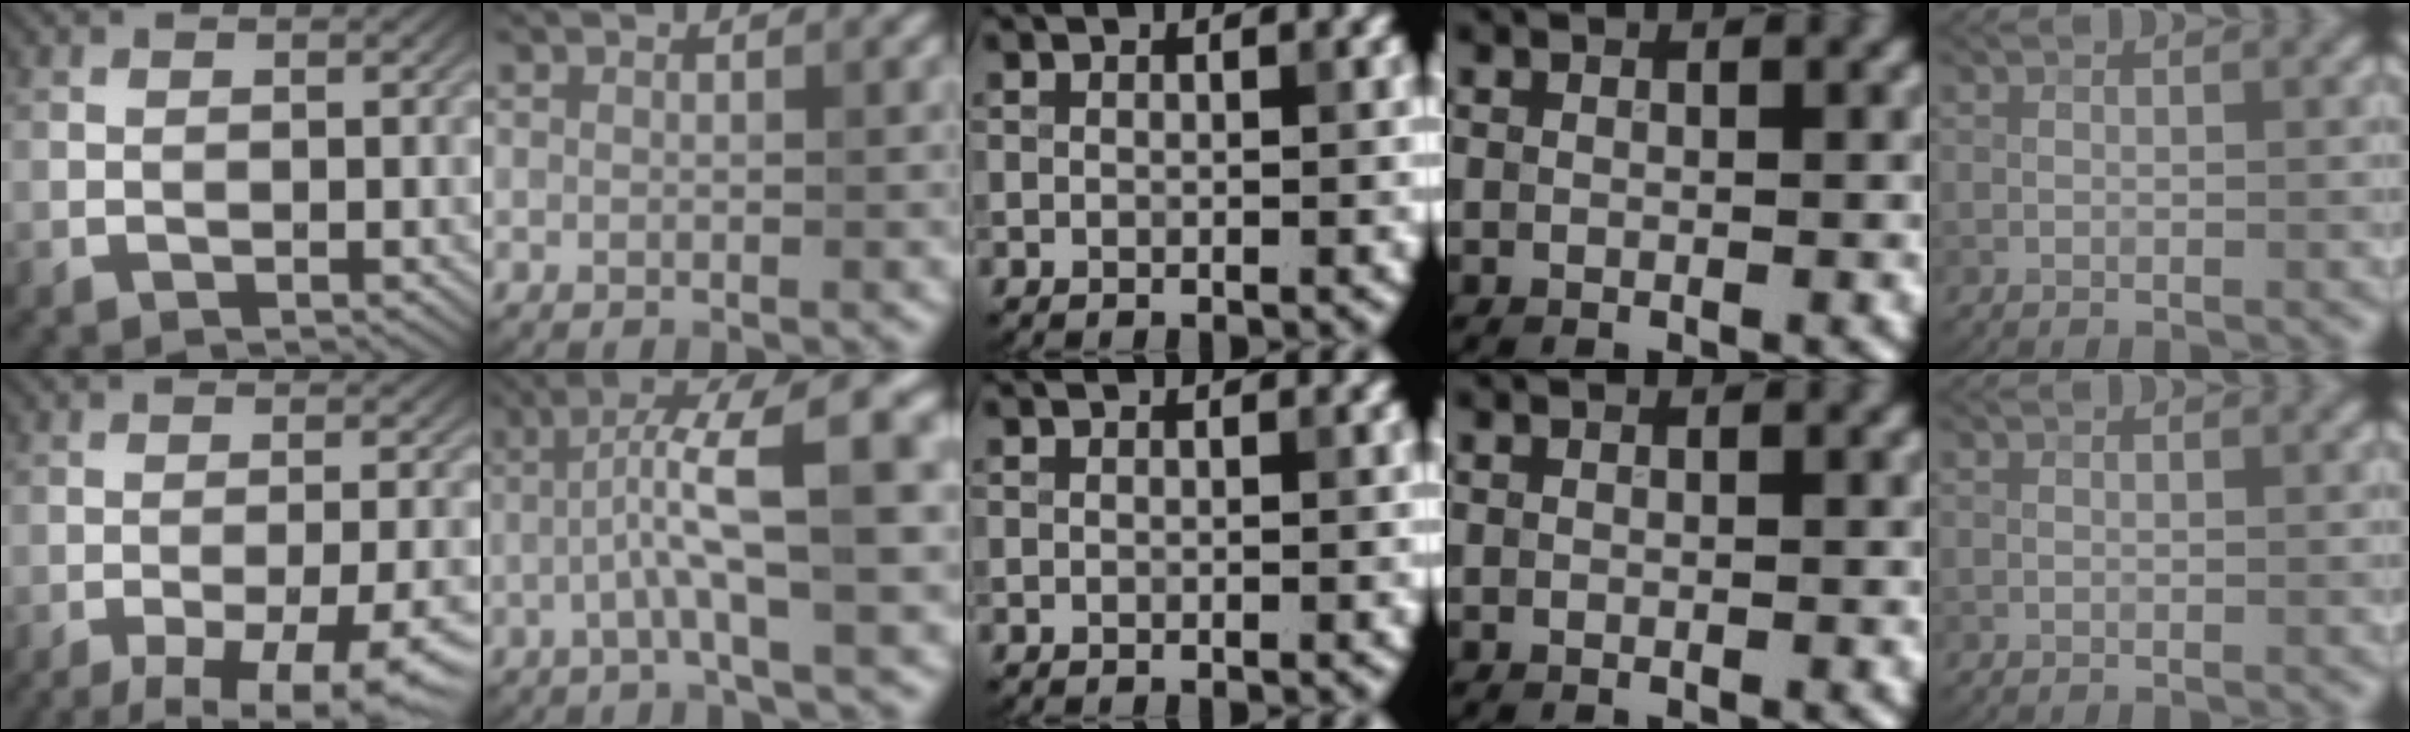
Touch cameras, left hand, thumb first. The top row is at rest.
{"thumb": {"total": 14.0, "force": [-9.6, 4.0, 9.4], "torque": [-0.128, -0.011, -0.117]}, "index": {"total": 9.4, "force": [-0.1, 2.0, 9.2], "torque": [-0.142, 0.022, -0.008]}}